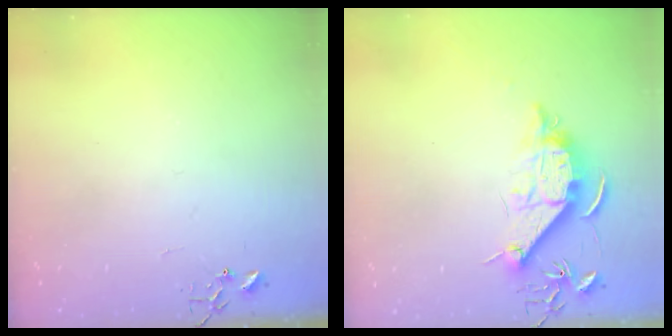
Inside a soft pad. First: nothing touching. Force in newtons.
{"total": 12.0, "press": 12.0, "slide": 0.6}